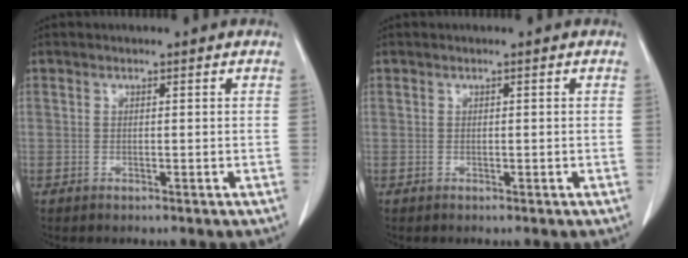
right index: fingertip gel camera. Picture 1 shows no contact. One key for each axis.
{"total": 0.0}